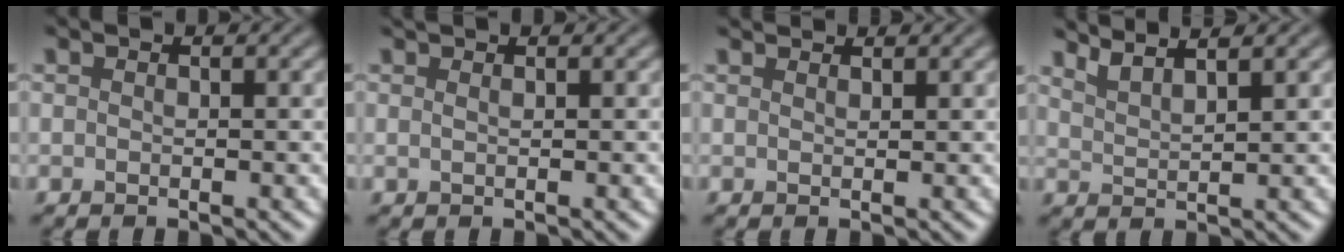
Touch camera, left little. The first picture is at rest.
{"total": 0.8, "force": [0.6, -0.1, 0.4], "torque": [-0.013, 0.001, 0.013]}
{"total": 1.8, "force": [1.8, -0.1, 0.4], "torque": [-0.007, 0.002, 0.027]}
{"total": 3.0, "force": [2.6, 0.3, 1.4], "torque": [-0.020, 0.007, 0.040]}